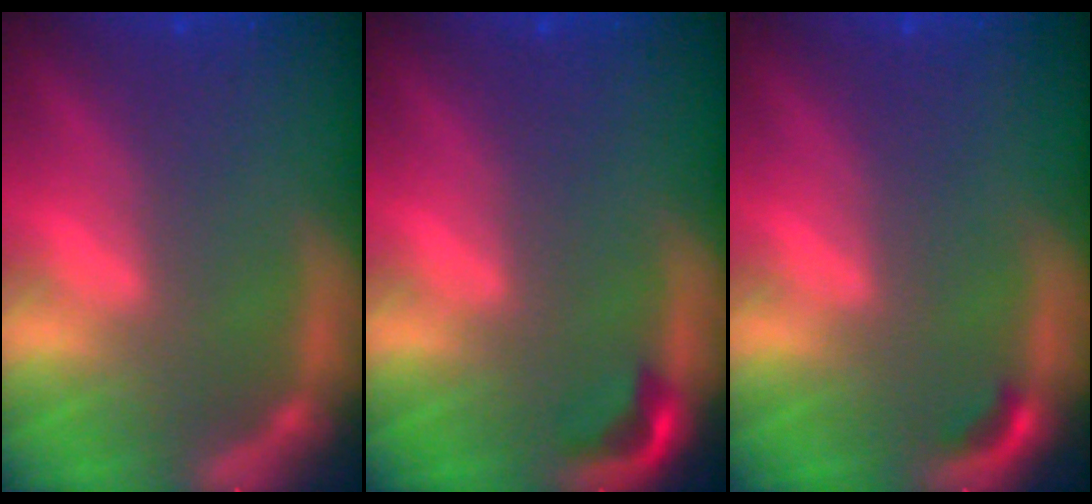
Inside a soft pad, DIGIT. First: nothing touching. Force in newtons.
{"total": 1.9}
{"total": 0.9}